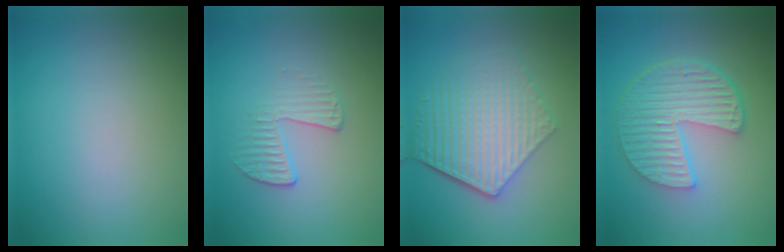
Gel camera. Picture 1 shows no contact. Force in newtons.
{"total": 2.1, "press": 1.0, "slide": 1.8}
{"total": 6.2, "press": 4.6, "slide": 4.2}
{"total": 6.1, "press": 4.4, "slide": 4.2}